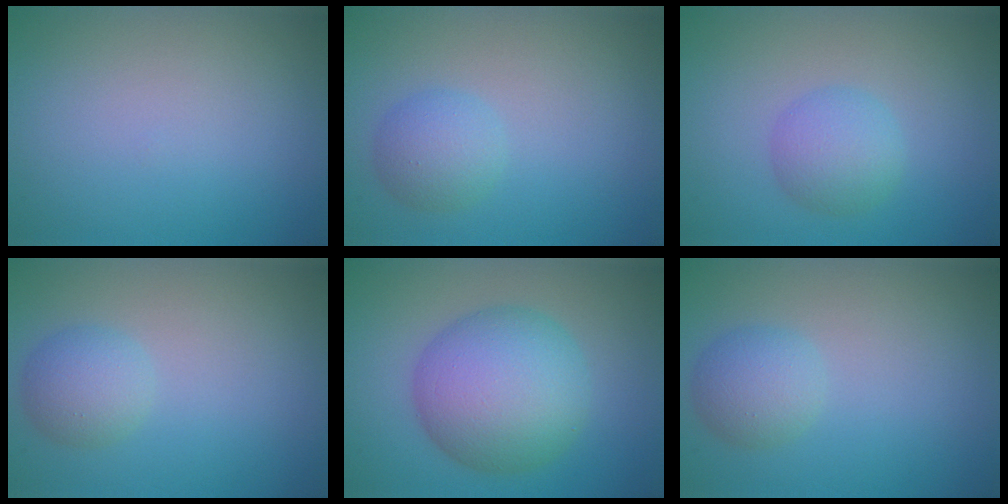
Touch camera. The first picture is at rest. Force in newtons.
{"total": 2.6, "press": 2.6, "slide": 0.1}
{"total": 2.9, "press": 2.9, "slide": 0.0}
{"total": 2.6, "press": 2.6, "slide": 0.1}
{"total": 8.7, "press": 8.7, "slide": 0.2}
{"total": 2.6, "press": 2.6, "slide": 0.1}